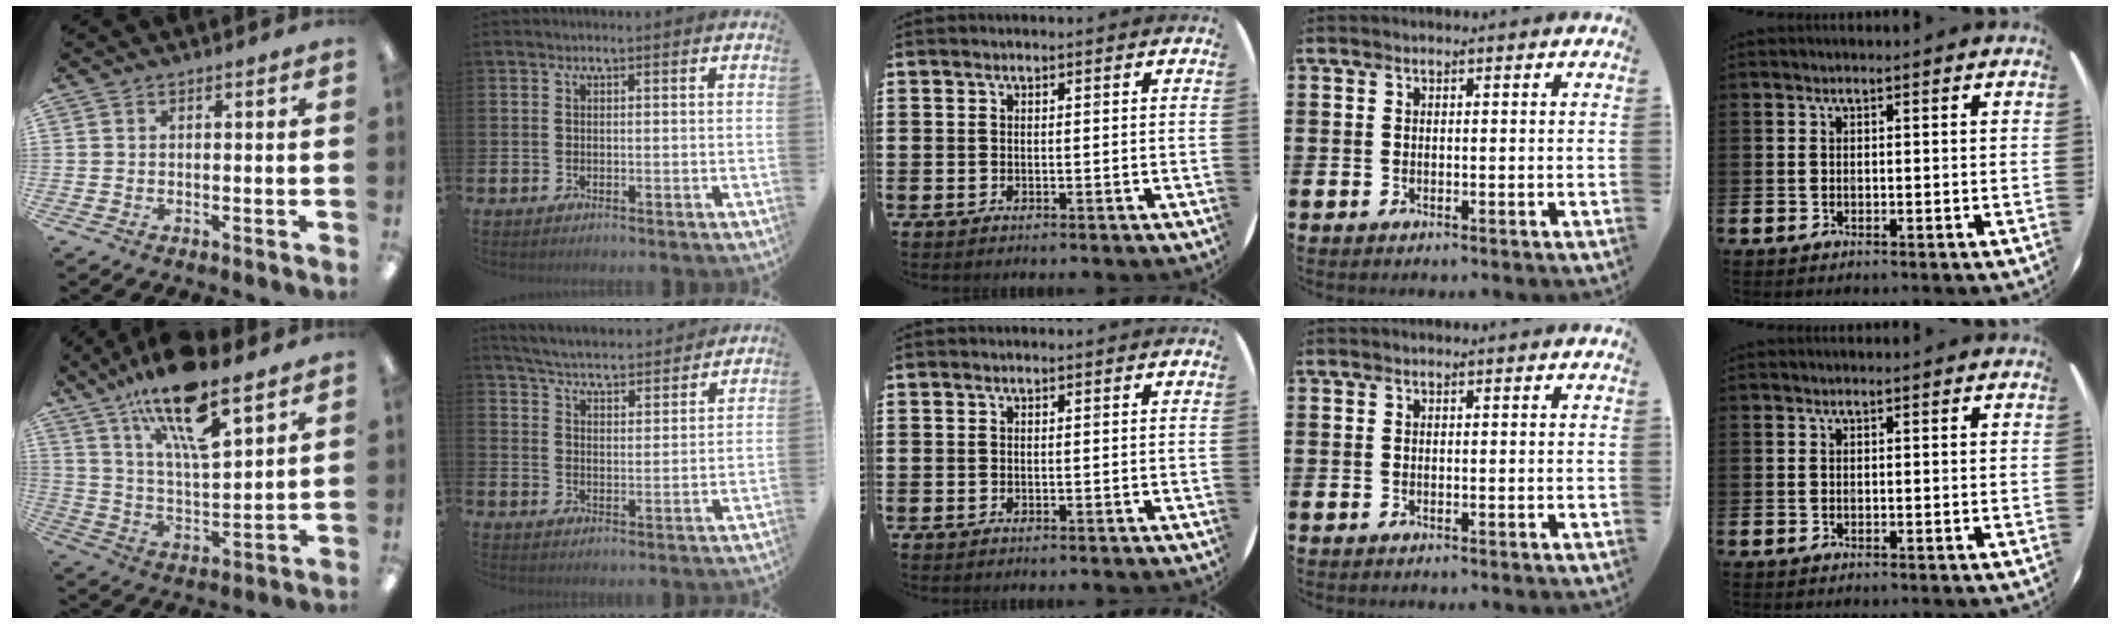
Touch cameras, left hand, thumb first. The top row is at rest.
{"thumb": {"total": 17.6, "force": [12.7, 4.8, 11.1], "torque": [-0.196, -0.067, 0.213]}, "index": {"total": 5.7, "force": [5.6, 0.6, 0.7], "torque": [-0.038, -0.038, 0.098]}}